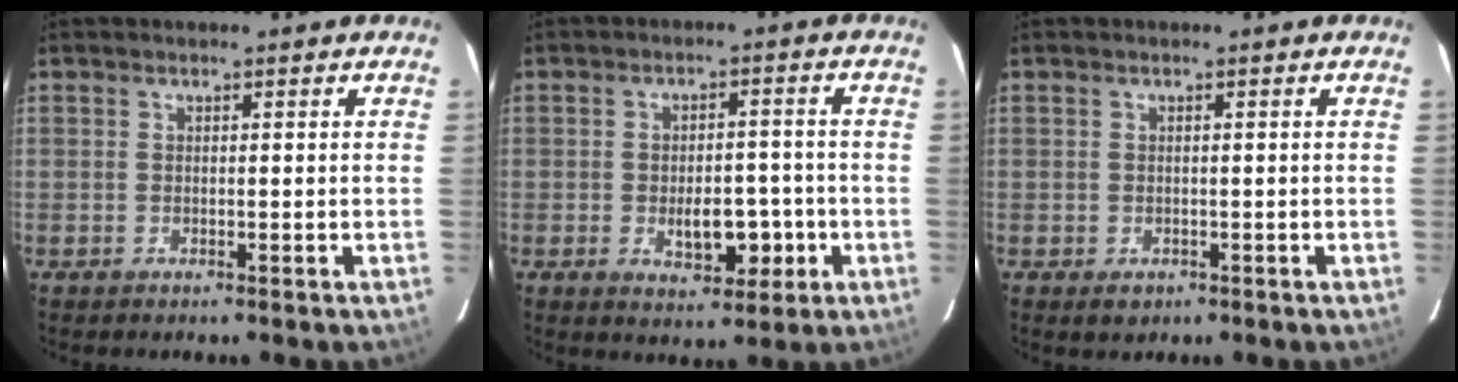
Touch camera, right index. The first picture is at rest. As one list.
[{"total": 6.9, "force": [-1.9, 3.6, 5.6], "torque": [-0.080, 0.007, -0.020]}, {"total": 1.6, "force": [-0.8, 1.3, 0.6], "torque": [-0.007, 0.001, -0.003]}]